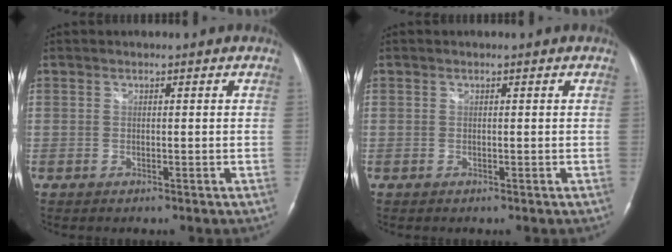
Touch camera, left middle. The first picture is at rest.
{"total": 0.0}